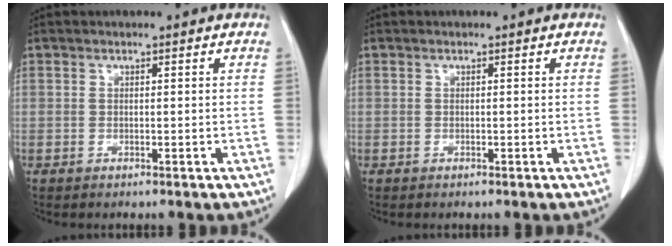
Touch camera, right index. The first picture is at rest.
{"total": 0.0}